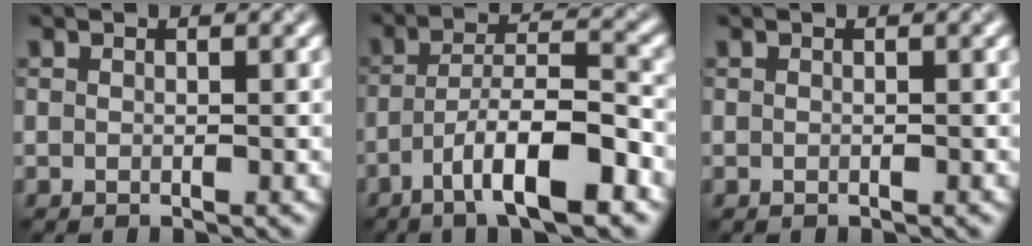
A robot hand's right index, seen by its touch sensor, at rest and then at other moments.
{"total": 8.4, "force": [-4.5, 1.8, 6.8], "torque": [-0.113, 0.017, -0.078]}
{"total": 0.0}